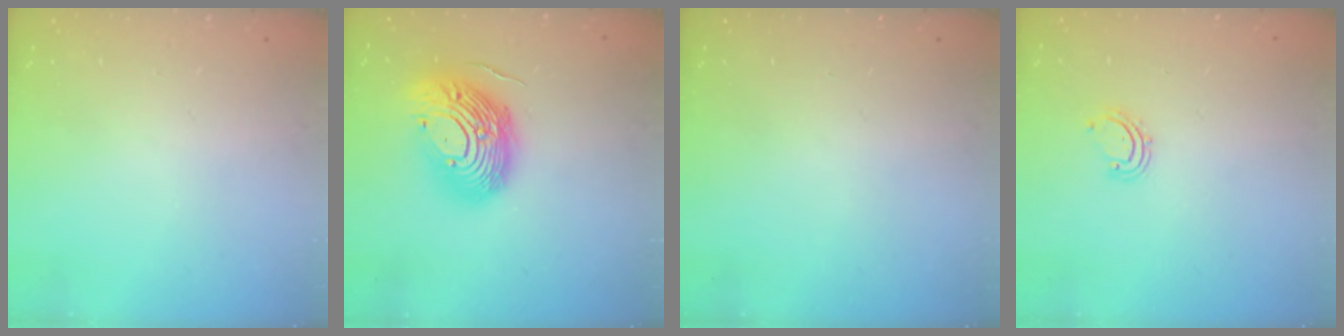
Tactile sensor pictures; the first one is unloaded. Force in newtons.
{"total": 19.5, "press": 19.3, "slide": 3.1}
{"total": 0.0}
{"total": 3.5, "press": 3.5, "slide": 0.3}